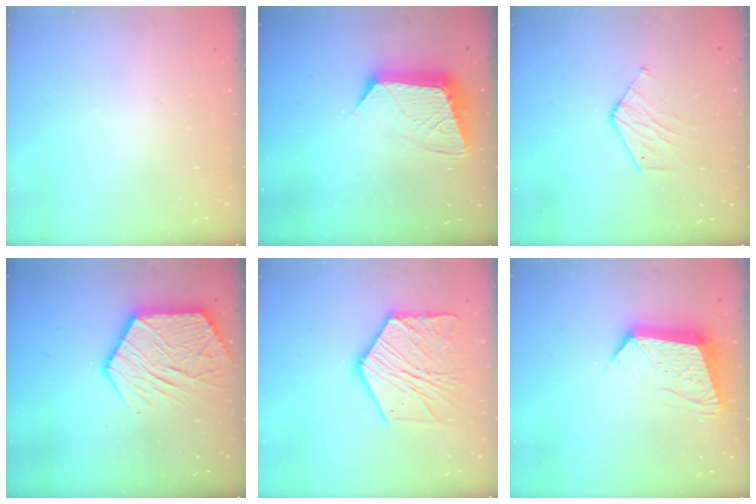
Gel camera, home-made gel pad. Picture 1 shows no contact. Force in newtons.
{"total": 13.3, "press": 13.3, "slide": 1.0}
{"total": 6.3, "press": 6.3, "slide": 0.5}
{"total": 15.9, "press": 15.8, "slide": 1.4}
{"total": 17.4, "press": 17.4, "slide": 1.6}
{"total": 12.3, "press": 12.2, "slide": 1.1}